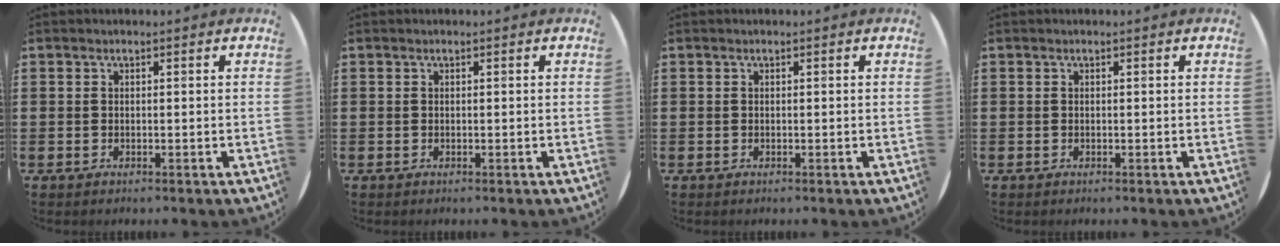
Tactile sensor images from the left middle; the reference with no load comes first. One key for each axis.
{"total": 0.0}
{"total": 0.0}
{"total": 0.0}